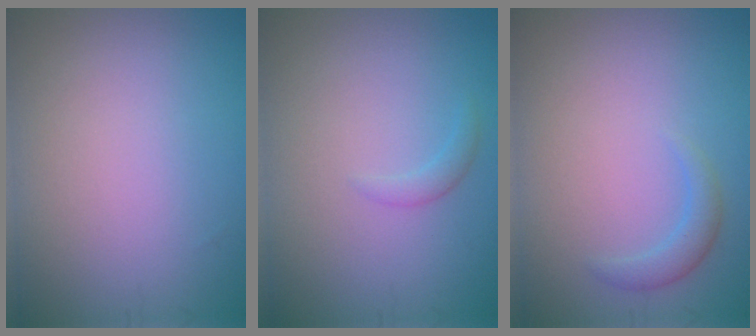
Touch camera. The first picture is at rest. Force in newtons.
{"total": 1.0, "press": 0.9, "slide": 0.2}
{"total": 1.5, "press": 1.5, "slide": 0.1}